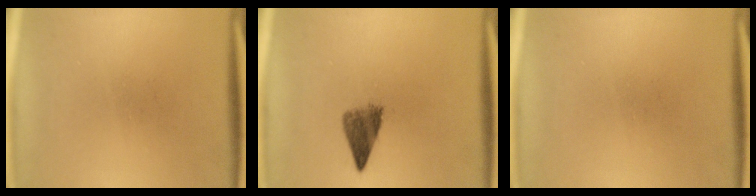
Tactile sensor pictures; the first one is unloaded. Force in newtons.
{"total": 4.3}
{"total": 0.0}